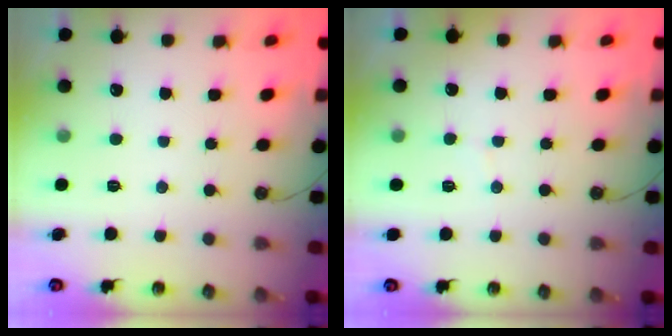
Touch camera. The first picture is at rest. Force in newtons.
{"total": 1.8, "press": 1.8, "slide": 0.1}